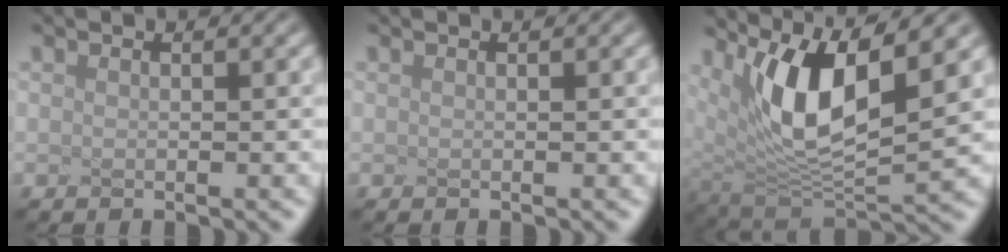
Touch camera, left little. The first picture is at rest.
{"total": 0.0}
{"total": 6.5, "force": [1.7, 2.0, 5.9], "torque": [-0.145, -0.027, 0.078]}